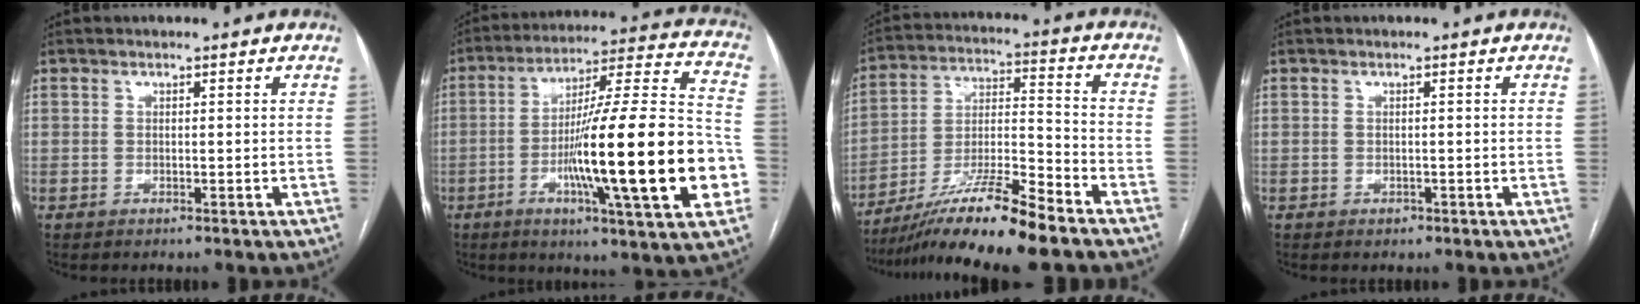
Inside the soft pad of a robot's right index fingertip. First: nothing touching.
{"total": 25.9, "force": [-6.1, 1.5, 25.1], "torque": [-0.353, -0.003, -0.100]}
{"total": 14.8, "force": [-11.6, -0.4, 9.2], "torque": [-0.164, -0.013, -0.205]}
{"total": 0.7, "force": [-0.4, 0.5, 0.2], "torque": [-0.003, 0.002, -0.004]}